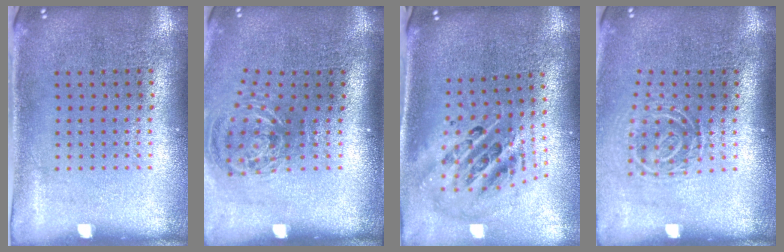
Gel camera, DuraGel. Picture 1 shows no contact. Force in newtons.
{"total": 1.3, "press": 1.0, "slide": 0.9}
{"total": 2.5, "press": 1.7, "slide": 1.9}
{"total": 1.8, "press": 1.2, "slide": 1.3}